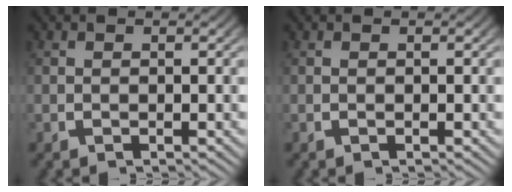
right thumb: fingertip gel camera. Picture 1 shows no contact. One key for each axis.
{"total": 0.0}